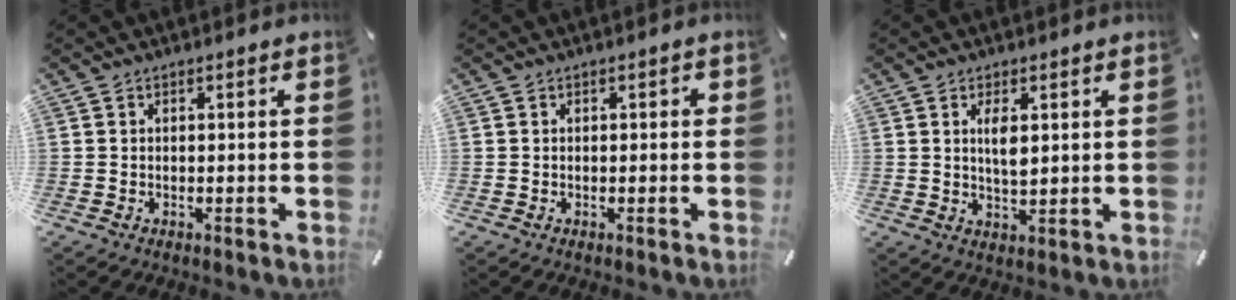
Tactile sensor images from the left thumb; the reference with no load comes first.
{"total": 0.5, "force": [-0.1, 0.4, 0.4], "torque": [-0.007, 0.002, -0.003]}
{"total": 4.5, "force": [1.4, 1.6, 4.0], "torque": [-0.075, -0.008, 0.018]}